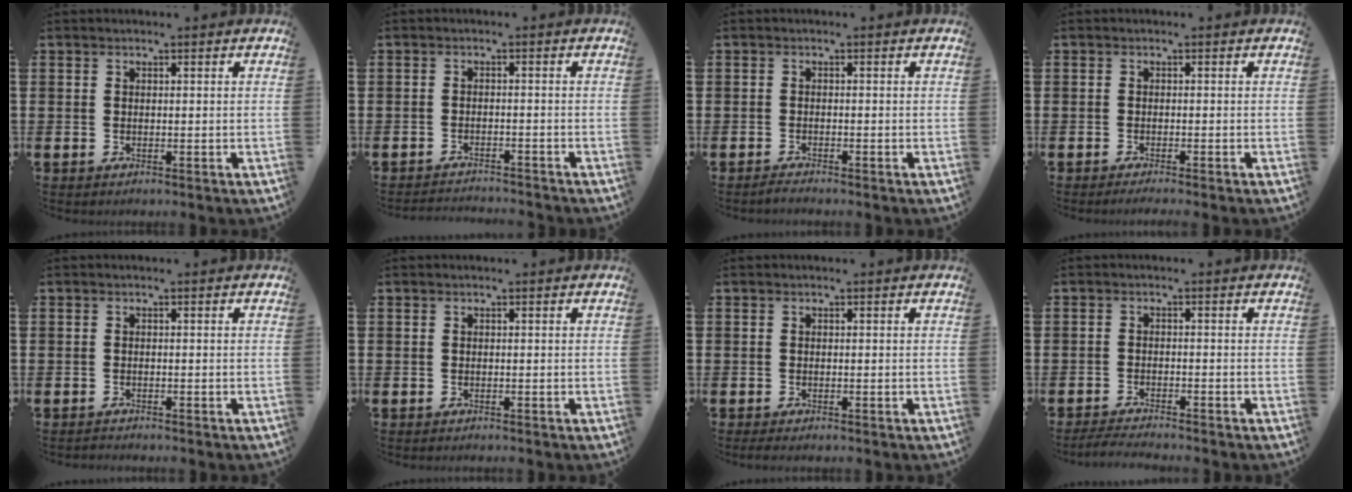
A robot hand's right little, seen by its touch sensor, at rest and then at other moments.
{"total": 1.6, "force": [-1.6, -0.1, -0.1], "torque": [-0.002, 0.004, -0.034]}
{"total": 0.9, "force": [-0.8, 0.0, 0.4], "torque": [-0.008, -0.003, -0.015]}
{"total": 0.7, "force": [-0.6, -0.1, 0.4], "torque": [-0.006, -0.003, -0.012]}
{"total": 0.5, "force": [-0.5, 0.0, -0.1], "torque": [0.000, -0.002, -0.011]}
{"total": 0.0}
{"total": 0.6, "force": [-0.4, 0.1, 0.4], "torque": [-0.007, -0.001, -0.008]}
{"total": 2.0, "force": [-1.9, -0.1, 0.6], "torque": [-0.009, 0.004, -0.038]}